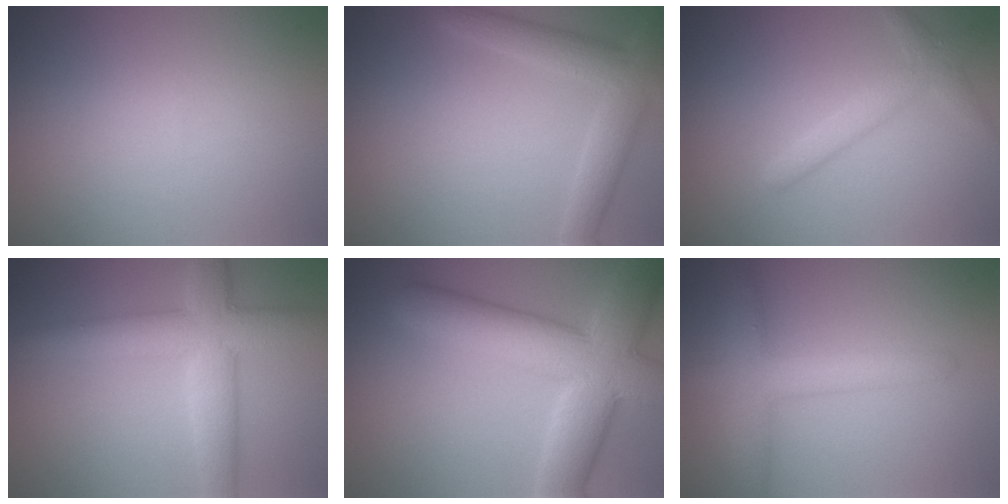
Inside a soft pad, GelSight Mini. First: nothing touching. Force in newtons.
{"total": 4.0, "press": 4.0, "slide": 0.3}
{"total": 2.3, "press": 2.3, "slide": 0.1}
{"total": 6.3, "press": 6.3, "slide": 0.1}
{"total": 10.1, "press": 10.0, "slide": 0.7}
{"total": 4.3, "press": 4.2, "slide": 0.2}